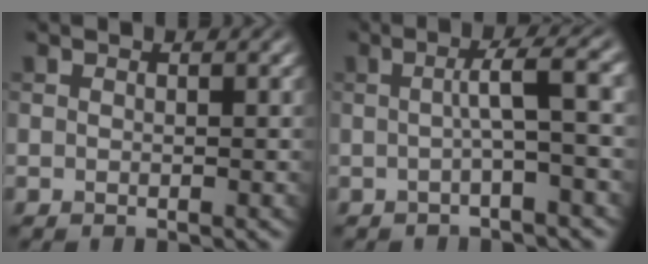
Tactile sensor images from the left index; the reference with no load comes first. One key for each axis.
{"total": 4.5, "fx": 0.2, "fy": 0.7, "fz": 4.4, "tx": -0.064, "ty": 0.014, "tz": -0.003}